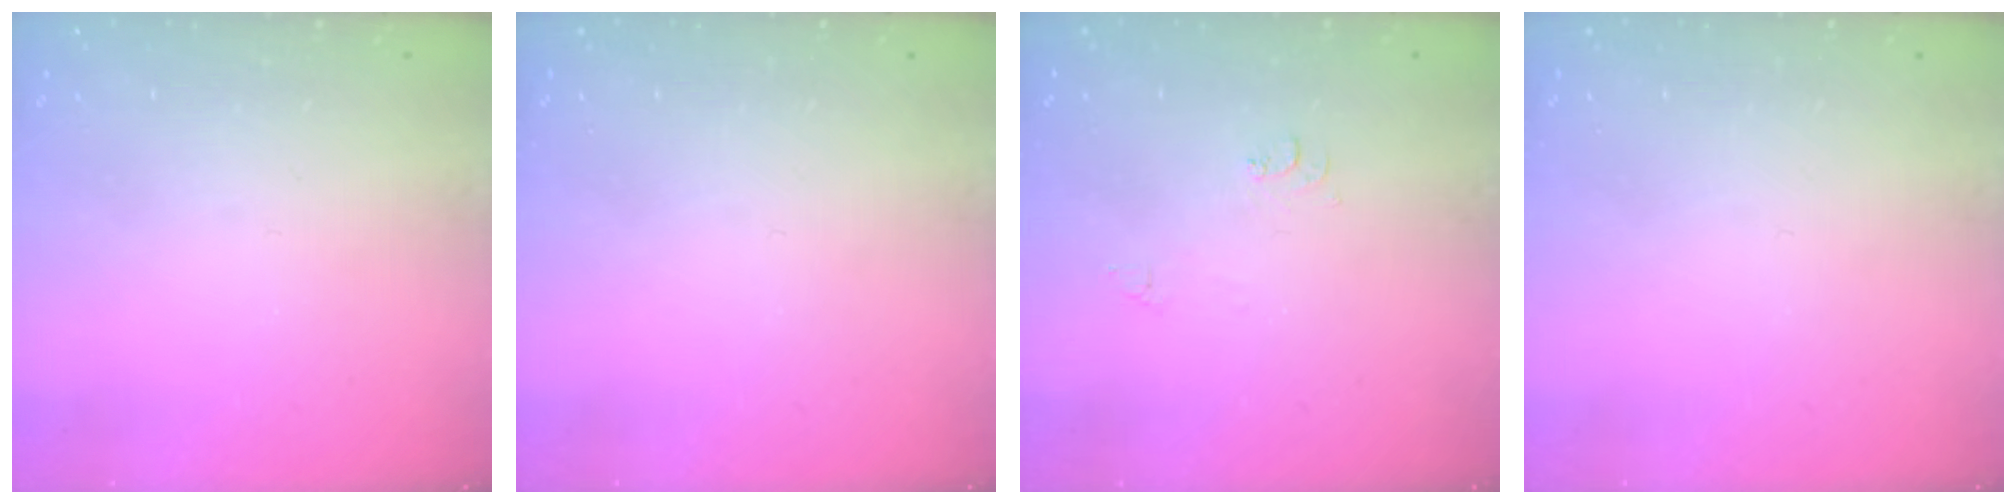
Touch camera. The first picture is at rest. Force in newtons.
{"total": 0.0}
{"total": 6.6, "press": 6.6, "slide": 0.6}
{"total": 0.0}